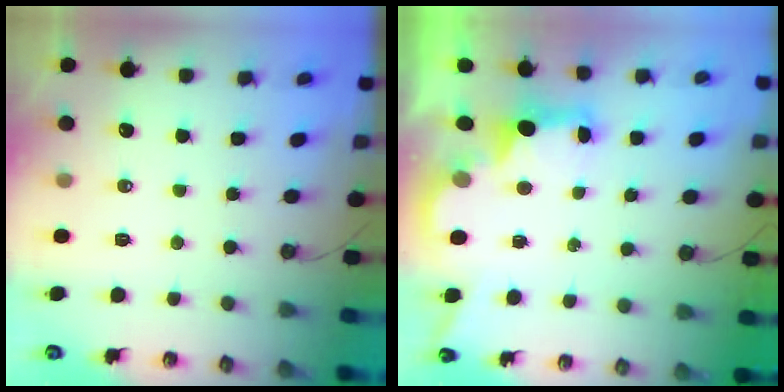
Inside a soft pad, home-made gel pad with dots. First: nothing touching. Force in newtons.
{"total": 2.8, "press": 2.6, "slide": 0.9}